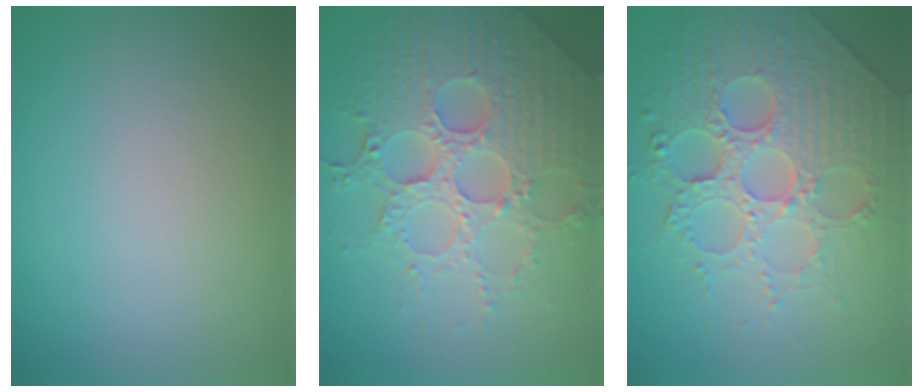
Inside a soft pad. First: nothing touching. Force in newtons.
{"total": 7.7, "press": 5.7, "slide": 5.2}
{"total": 8.1, "press": 6.0, "slide": 5.5}